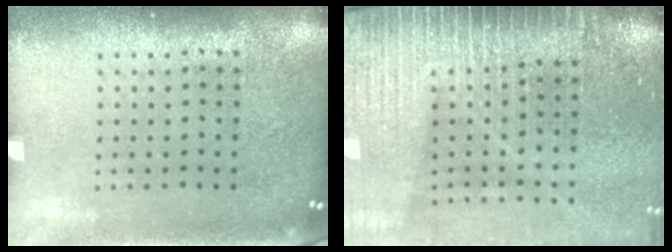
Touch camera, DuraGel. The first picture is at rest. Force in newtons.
{"total": 4.2, "press": 3.6, "slide": 2.1}